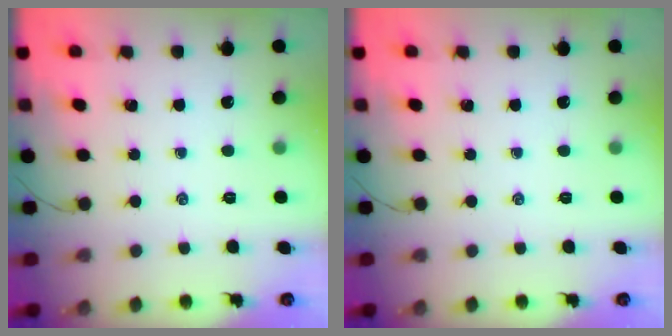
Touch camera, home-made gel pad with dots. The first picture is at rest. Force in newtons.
{"total": 0.0}